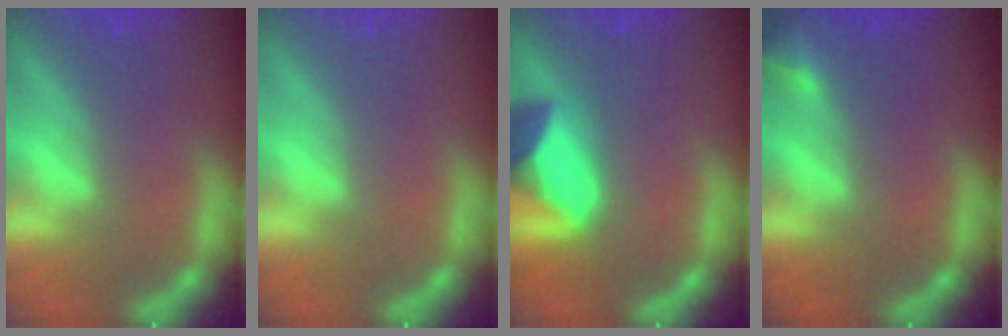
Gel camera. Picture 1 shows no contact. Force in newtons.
{"total": 0.0}
{"total": 8.4}
{"total": 1.9}